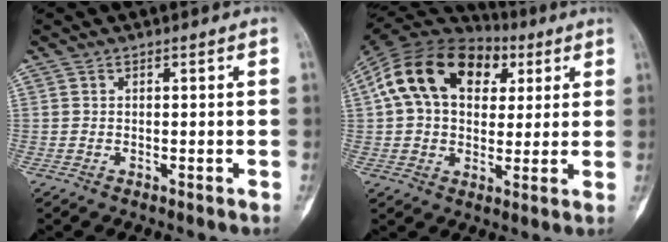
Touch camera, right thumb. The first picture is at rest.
{"total": 19.8, "force": [6.0, 13.5, 13.2], "torque": [-0.221, 0.025, 0.094]}